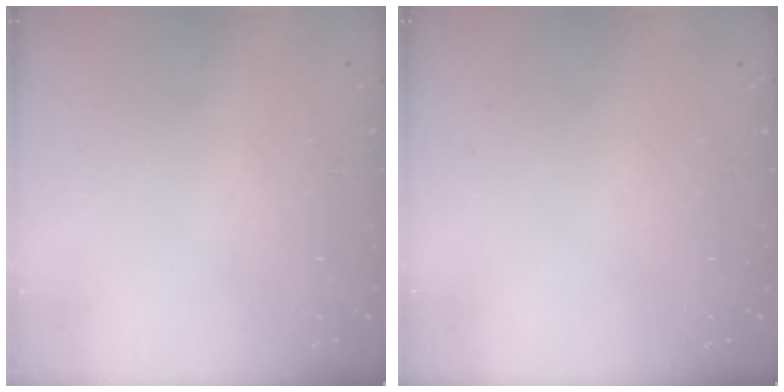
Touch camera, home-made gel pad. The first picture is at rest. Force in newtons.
{"total": 0.0}